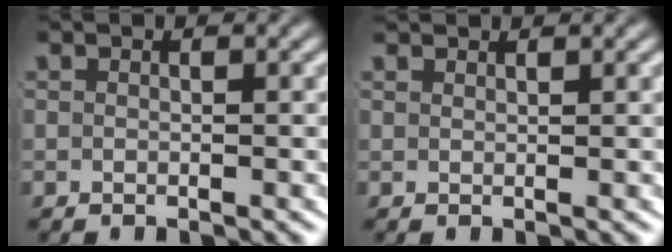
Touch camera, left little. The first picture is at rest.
{"total": 1.0, "force": [0.9, -0.3, 0.0], "torque": [0.007, -0.001, 0.019]}